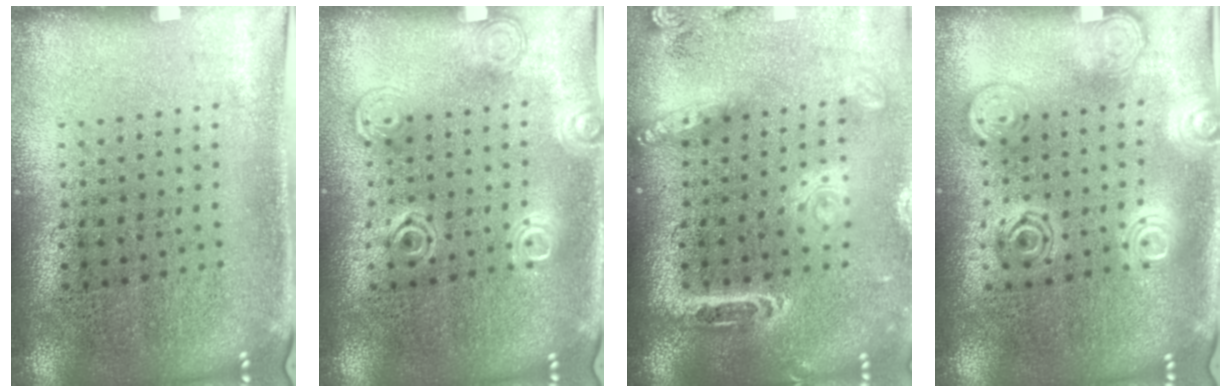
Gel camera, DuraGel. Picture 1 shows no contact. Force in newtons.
{"total": 1.9, "press": 1.9, "slide": 0.4}
{"total": 2.4, "press": 1.9, "slide": 1.5}
{"total": 2.8, "press": 2.8, "slide": 0.4}